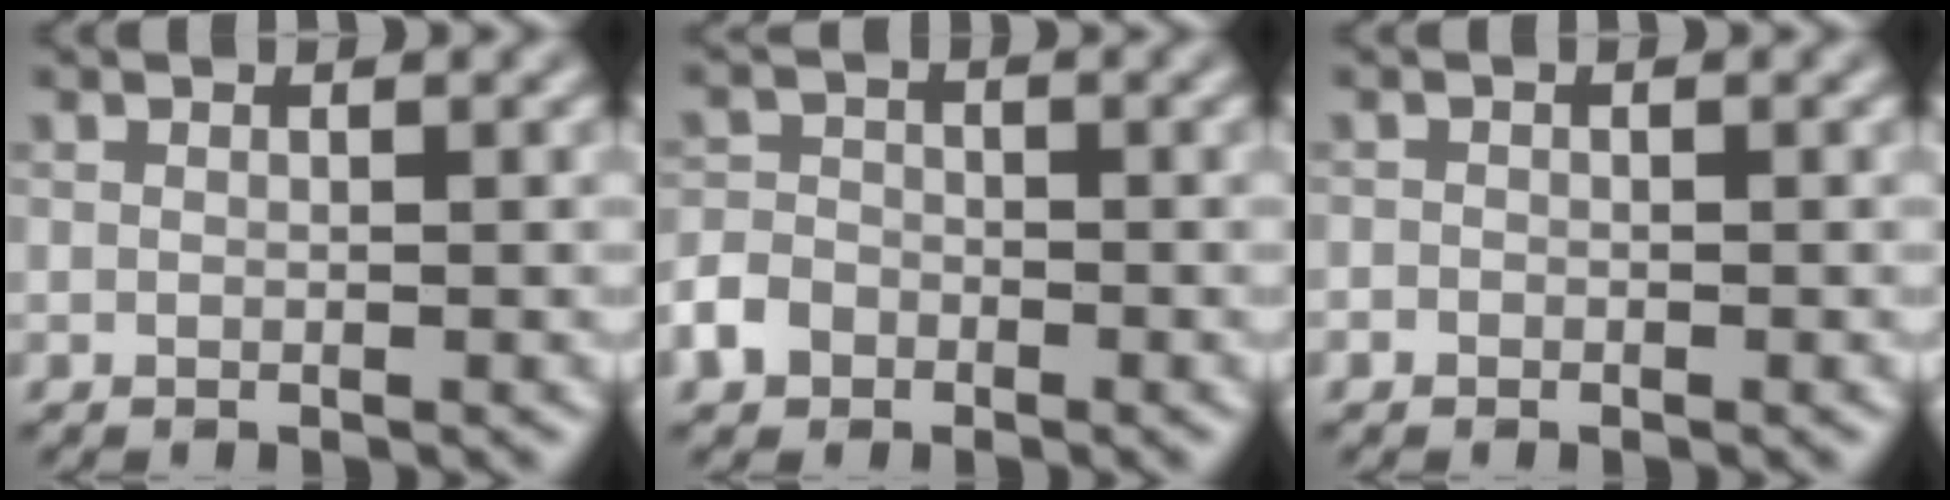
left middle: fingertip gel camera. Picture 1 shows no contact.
{"total": 2.9, "force": [-1.6, 2.2, 0.9], "torque": [-0.018, -0.002, -0.038]}
{"total": 0.6, "force": [-0.3, 0.5, 0.0], "torque": [0.002, -0.004, -0.006]}